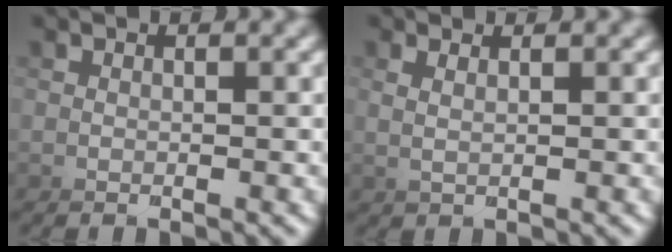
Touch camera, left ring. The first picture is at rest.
{"total": 3.0, "force": [0.5, -2.9, -0.3], "torque": [0.014, 0.016, 0.005]}